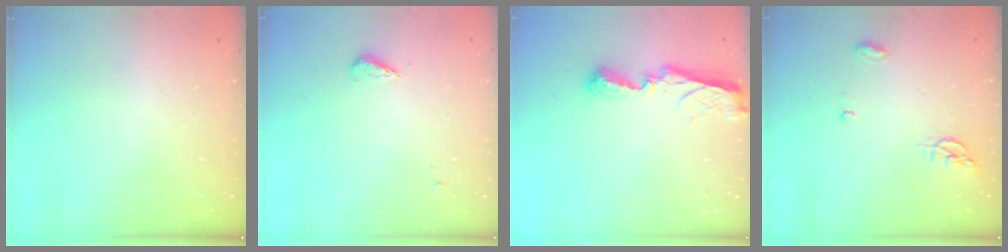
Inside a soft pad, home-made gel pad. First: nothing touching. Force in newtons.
{"total": 3.6, "press": 3.5, "slide": 1.1}
{"total": 8.5, "press": 8.5, "slide": 0.8}
{"total": 4.9, "press": 4.9, "slide": 0.6}